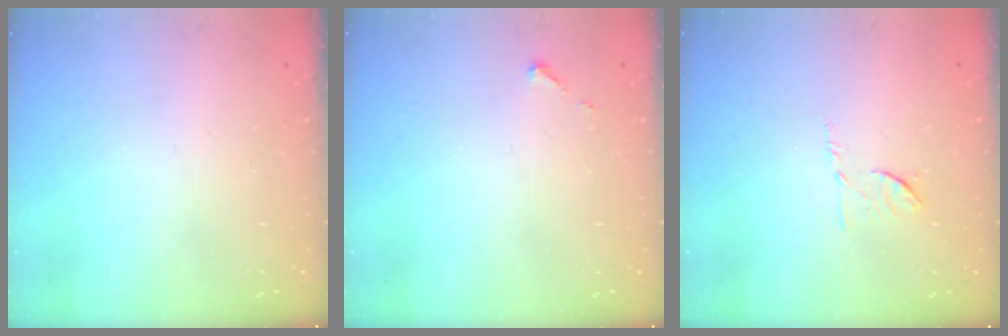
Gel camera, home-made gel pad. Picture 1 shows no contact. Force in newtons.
{"total": 2.6, "press": 2.6, "slide": 0.3}
{"total": 6.1, "press": 6.1, "slide": 0.7}